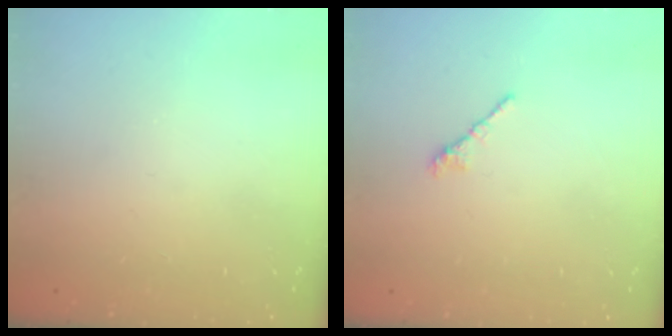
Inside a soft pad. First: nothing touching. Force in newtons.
{"total": 2.4, "press": 2.3, "slide": 0.7}